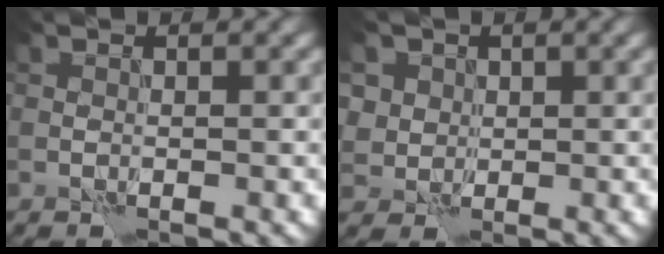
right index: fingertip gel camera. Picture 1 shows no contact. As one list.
[{"total": 4.5, "force": [2.1, 3.7, 1.4], "torque": [-0.038, 0.003, 0.035]}]